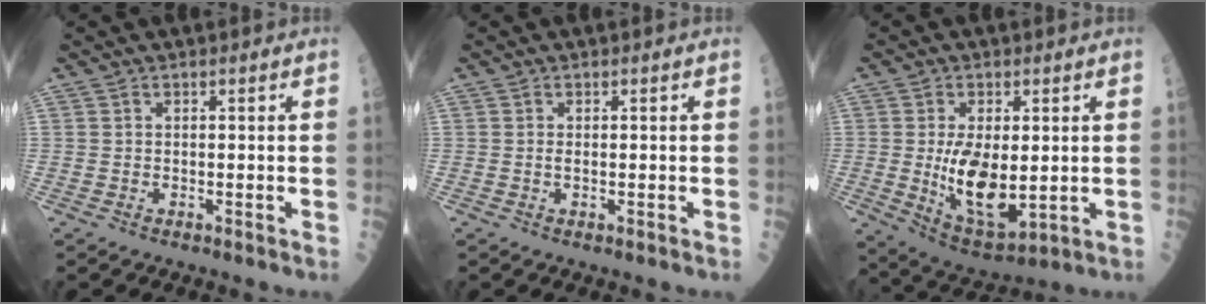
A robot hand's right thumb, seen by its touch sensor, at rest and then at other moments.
{"total": 0.7, "force": [0.0, 0.2, 0.6], "torque": [-0.014, -0.002, 0.001]}
{"total": 12.6, "force": [-0.1, 6.2, 11.0], "torque": [-0.179, -0.021, 0.017]}